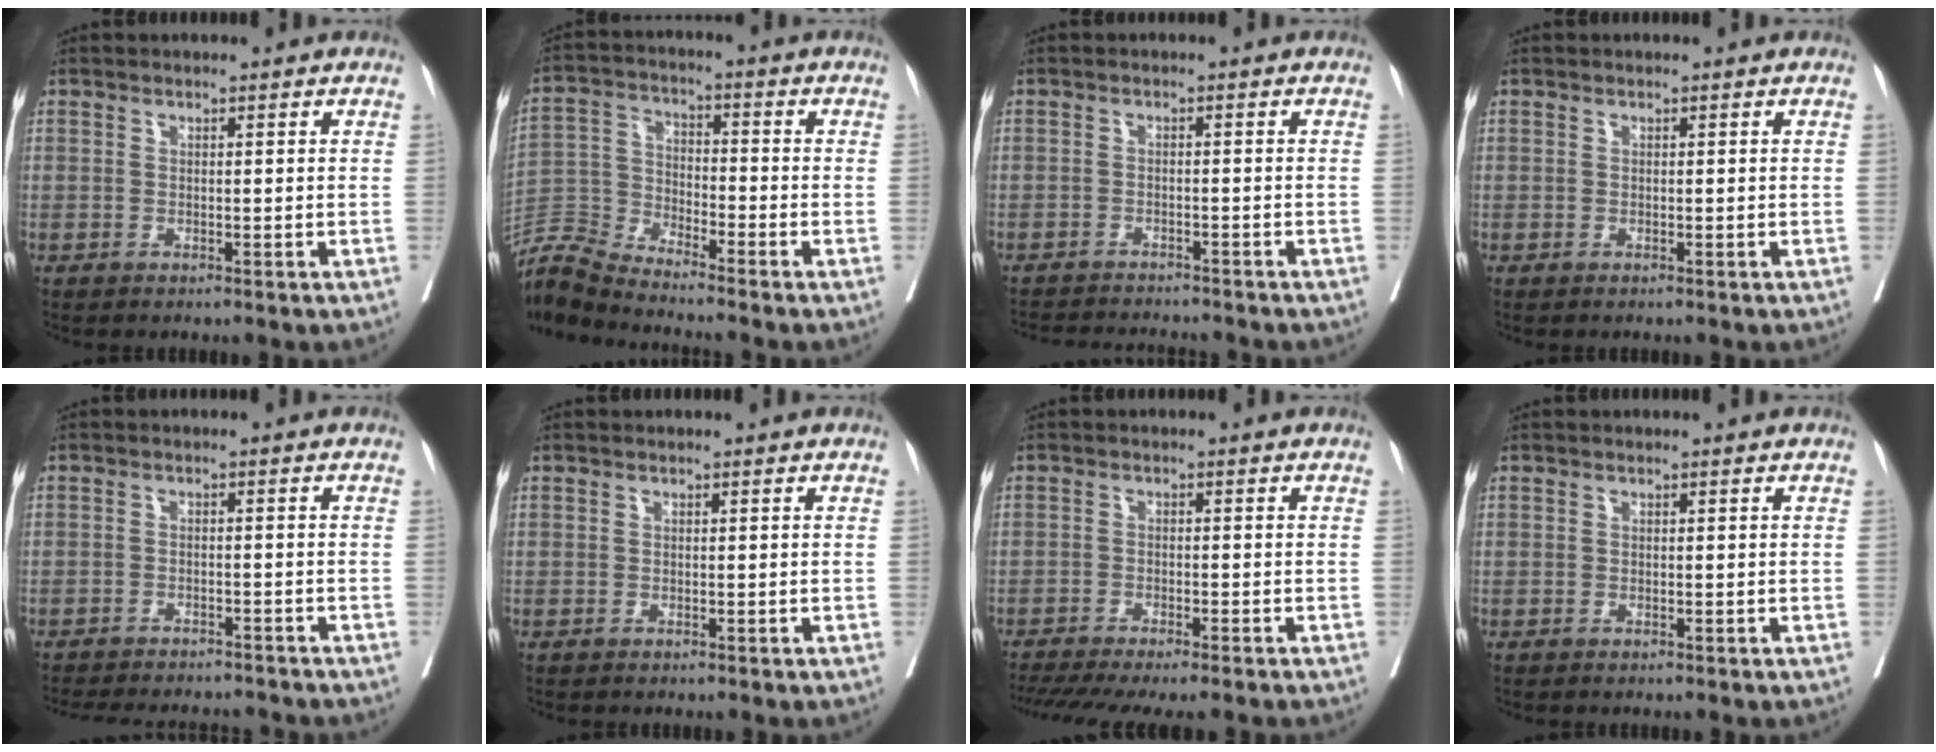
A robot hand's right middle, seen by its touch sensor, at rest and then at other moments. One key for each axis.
{"total": 7.9, "fx": -7.8, "fy": -0.9, "fz": 1.0, "tx": -0.023, "ty": 0.000, "tz": -0.156}
{"total": 8.9, "fx": -8.5, "fy": 0.4, "fz": 2.6, "tx": -0.036, "ty": -0.007, "tz": -0.117}
{"total": 0.0}
{"total": 12.2, "fx": -11.2, "fy": 2.4, "fz": 4.1, "tx": -0.076, "ty": -0.002, "tz": -0.143}
{"total": 0.0}
{"total": 12.5, "fx": -10.5, "fy": 1.1, "fz": 6.7, "tx": -0.109, "ty": -0.019, "tz": -0.150}
{"total": 0.0}